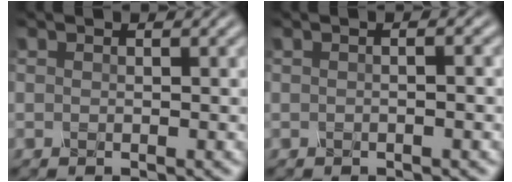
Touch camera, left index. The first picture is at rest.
{"total": 1.7, "force": [0.2, 0.6, 1.6], "torque": [-0.011, -0.004, -0.008]}